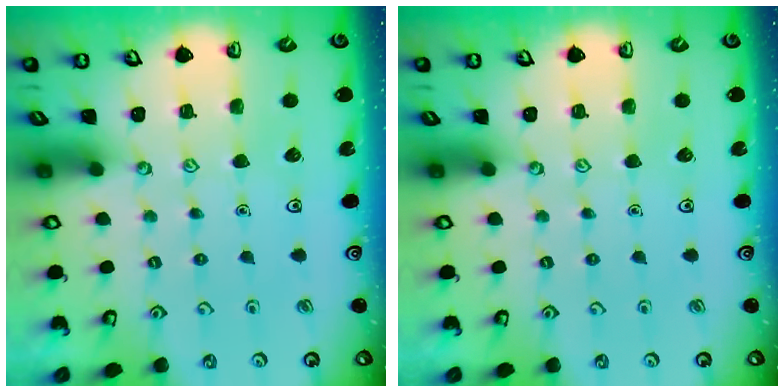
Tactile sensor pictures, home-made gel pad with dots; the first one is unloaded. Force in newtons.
{"total": 0.0}